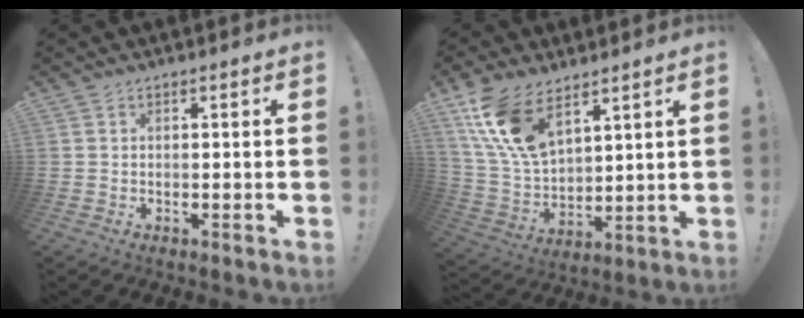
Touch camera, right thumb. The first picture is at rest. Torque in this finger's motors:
{"motor_torque": [0.85, 1.97, 0.61, -0.05, 0.29]}